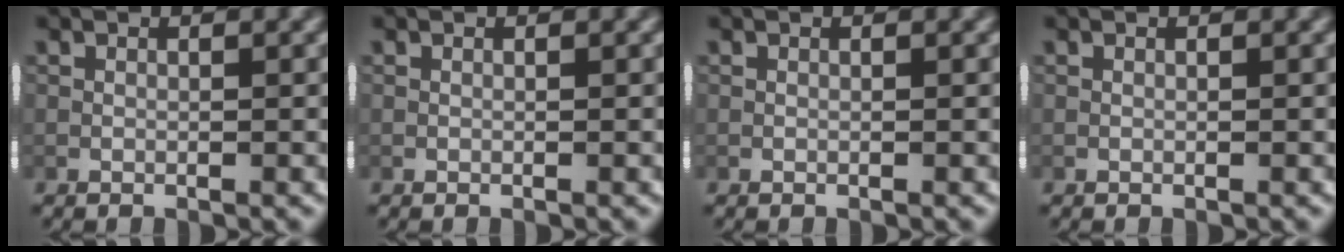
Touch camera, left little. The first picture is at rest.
{"total": 0.0}
{"total": 0.0}
{"total": 0.0}